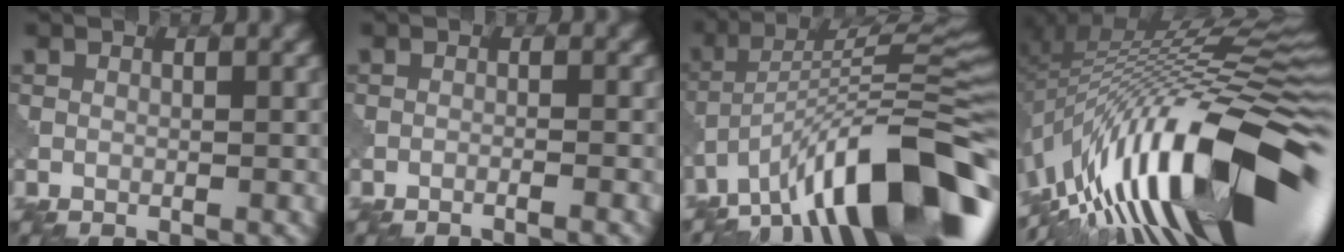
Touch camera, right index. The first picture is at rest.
{"total": 1.6, "force": [-1.0, 0.3, 1.2], "torque": [-0.013, 0.005, -0.028]}
{"total": 14.7, "force": [-9.3, 3.6, 10.8], "torque": [-0.164, 0.024, -0.159]}
{"total": 17.8, "force": [-6.0, 5.0, 15.9], "torque": [-0.245, 0.051, -0.130]}